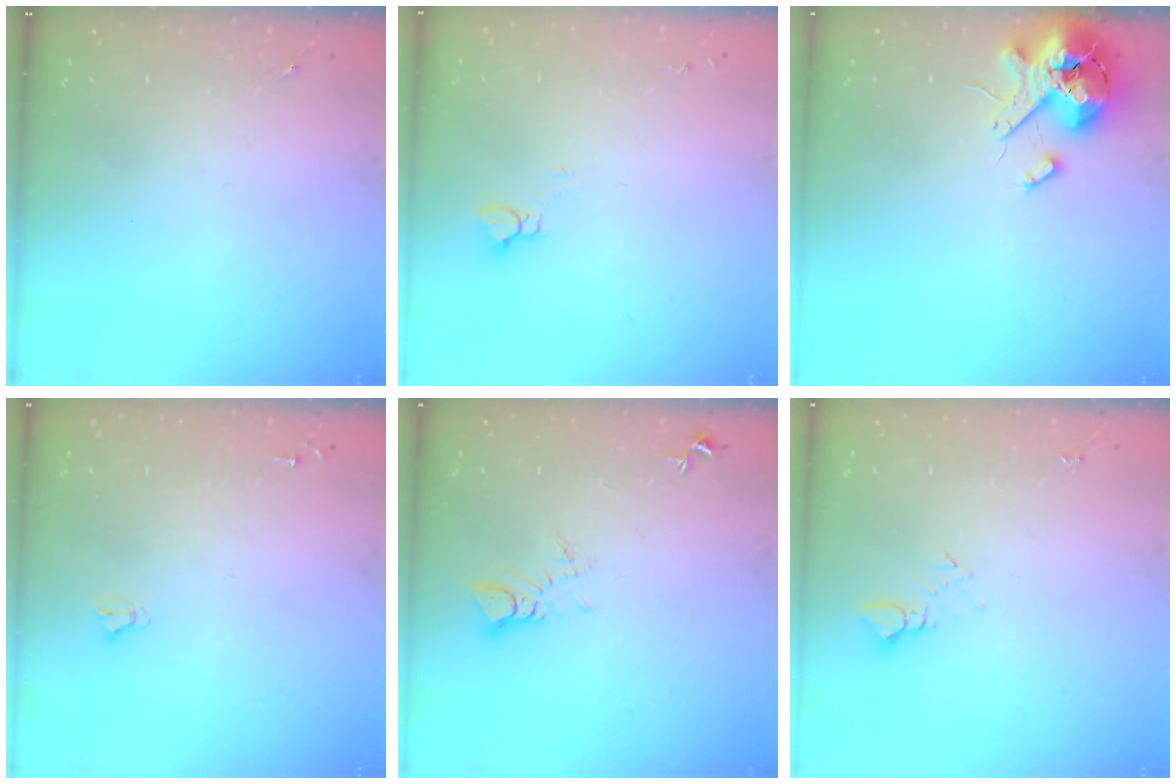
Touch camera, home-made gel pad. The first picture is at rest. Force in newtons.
{"total": 3.6, "press": 3.6, "slide": 0.3}
{"total": 13.2, "press": 13.0, "slide": 2.2}
{"total": 2.4, "press": 2.4, "slide": 0.2}
{"total": 3.8, "press": 3.7, "slide": 0.2}
{"total": 4.2, "press": 4.2, "slide": 0.4}